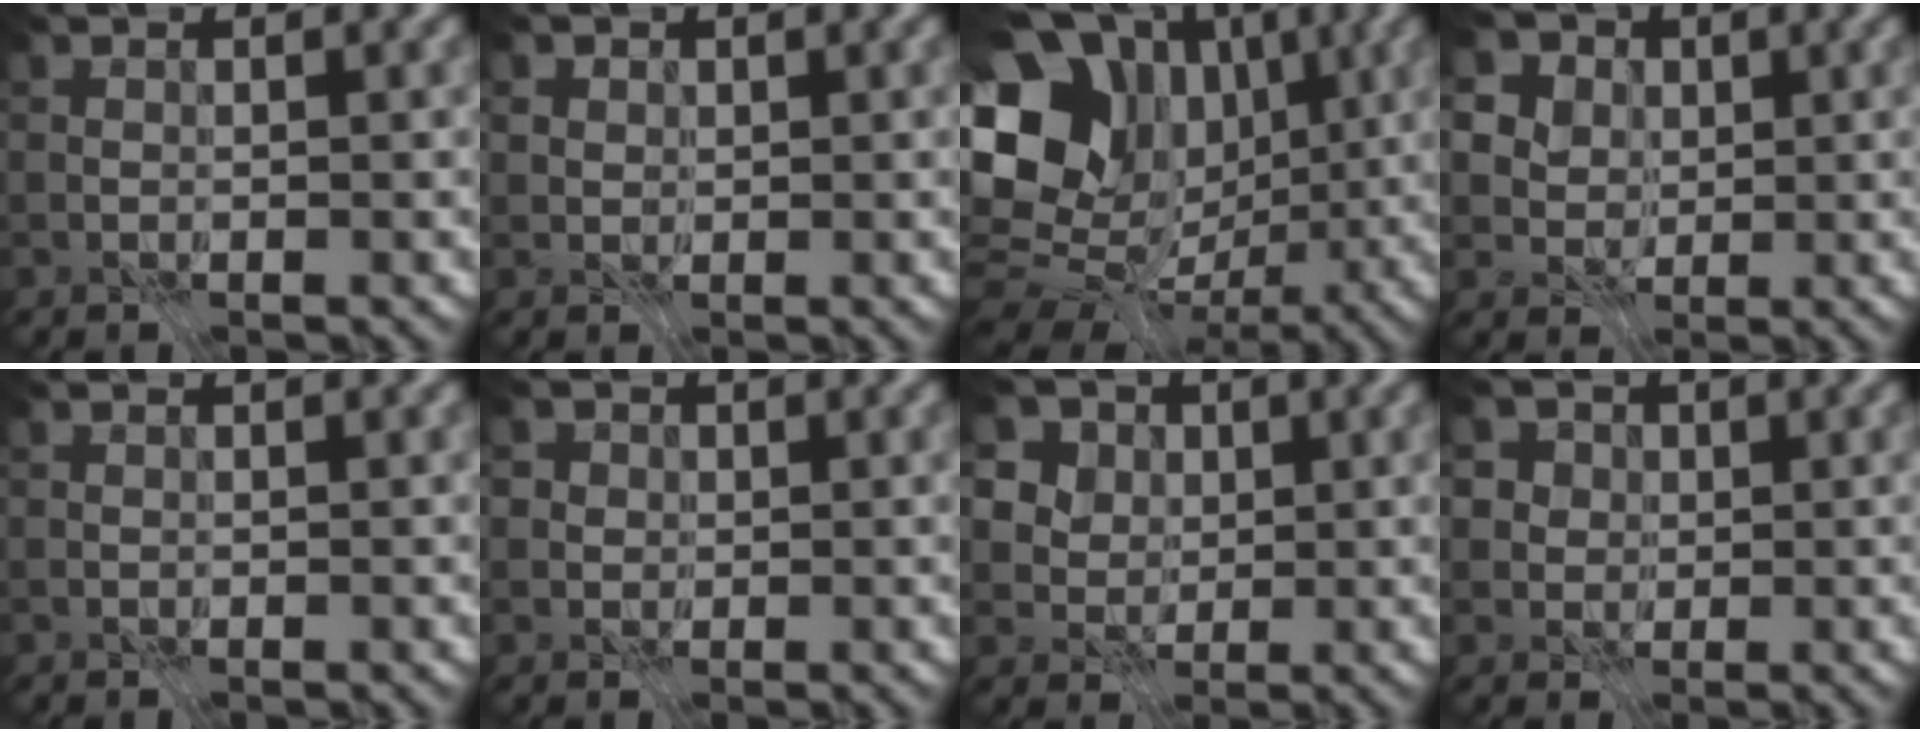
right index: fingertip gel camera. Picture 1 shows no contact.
{"total": 1.8, "force": [0.8, 1.6, 0.5], "torque": [-0.023, -0.003, 0.028]}
{"total": 17.4, "force": [2.3, 14.2, 9.8], "torque": [-0.175, 0.025, 0.033]}
{"total": 9.4, "force": [4.1, 7.4, 4.0], "torque": [-0.083, 0.017, 0.055]}
{"total": 0.0}
{"total": 2.7, "force": [0.8, 2.4, 0.9], "torque": [-0.014, 0.006, 0.005]}
{"total": 8.7, "force": [3.8, 6.9, 3.8], "torque": [-0.074, 0.010, 0.048]}
{"total": 5.2, "force": [2.0, 4.3, 2.0], "torque": [-0.040, 0.010, 0.019]}